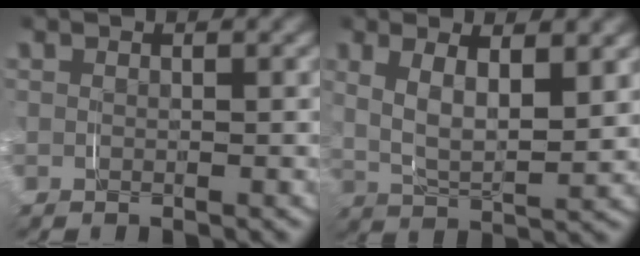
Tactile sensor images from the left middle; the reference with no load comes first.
{"total": 5.2, "force": [1.4, 2.4, 4.3], "torque": [-0.083, -0.008, 0.028]}